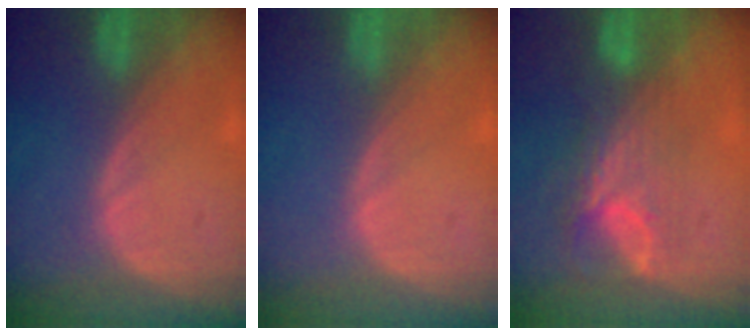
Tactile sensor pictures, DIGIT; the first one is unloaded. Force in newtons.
{"total": 0.0}
{"total": 7.9, "press": 6.6, "slide": 4.3}